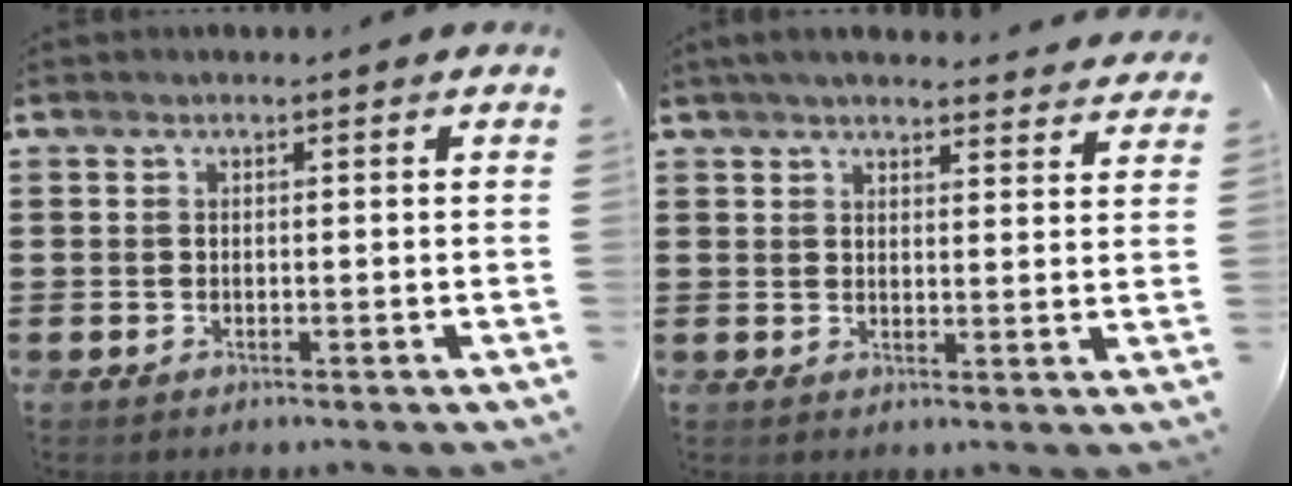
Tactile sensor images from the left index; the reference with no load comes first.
{"total": 4.1, "force": [3.9, 0.2, 1.2], "torque": [-0.037, -0.015, 0.071]}